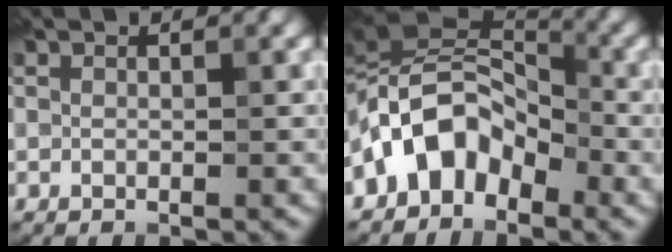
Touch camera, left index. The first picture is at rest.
{"total": 7.5, "force": [-3.3, 4.7, 4.8], "torque": [-0.067, 0.028, -0.081]}